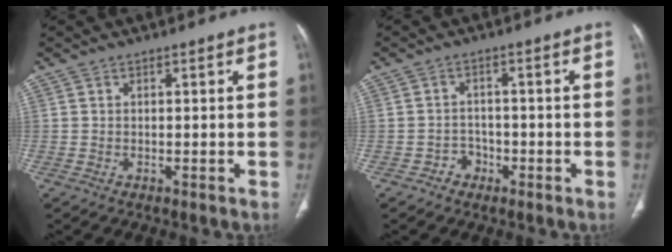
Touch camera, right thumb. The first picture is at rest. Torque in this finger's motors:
{"motor_torque": [0.38, -0.13, 0.57, -0.50, -0.04]}